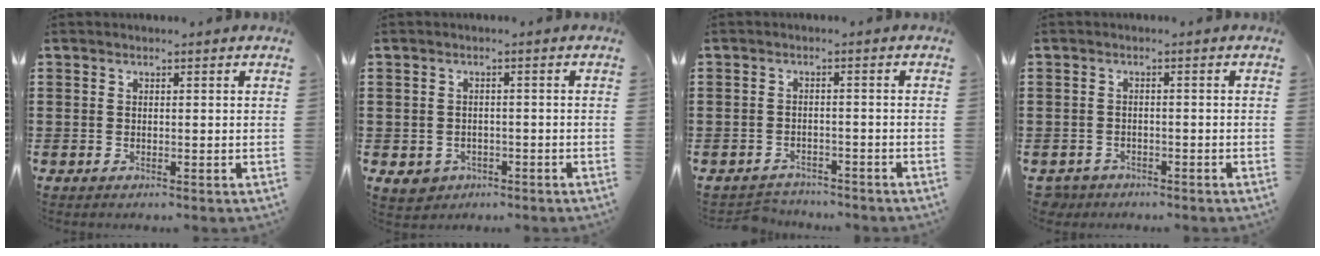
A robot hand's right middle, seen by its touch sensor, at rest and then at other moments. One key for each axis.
{"total": 2.0, "fx": -1.2, "fy": 1.5, "fz": 0.5, "tx": -0.018, "ty": 0.000, "tz": -0.027}
{"total": 2.2, "fx": -2.2, "fy": 0.3, "fz": -0.3, "tx": -0.003, "ty": -0.002, "tz": -0.049}
{"total": 1.7, "fx": -1.7, "fy": 0.4, "fz": -0.1, "tx": -0.005, "ty": -0.001, "tz": -0.039}